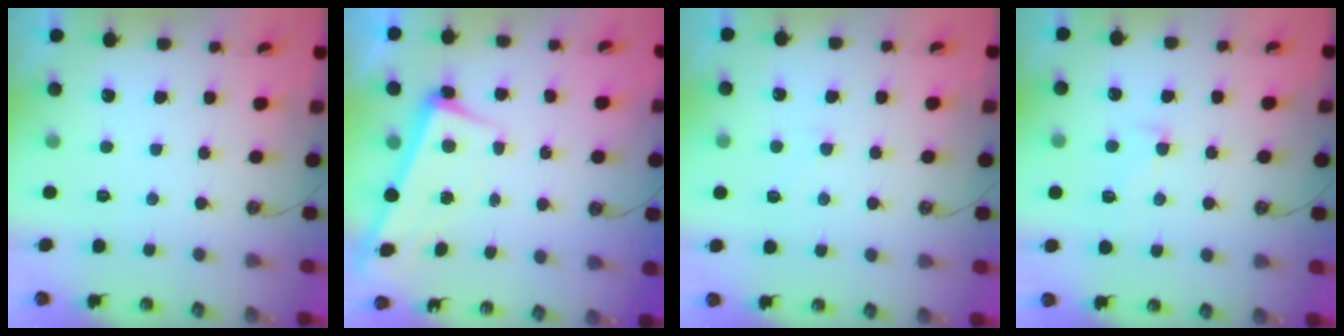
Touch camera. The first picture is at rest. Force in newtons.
{"total": 2.2, "press": 2.0, "slide": 0.9}
{"total": 2.7, "press": 2.6, "slide": 0.4}
{"total": 2.4, "press": 1.7, "slide": 1.6}